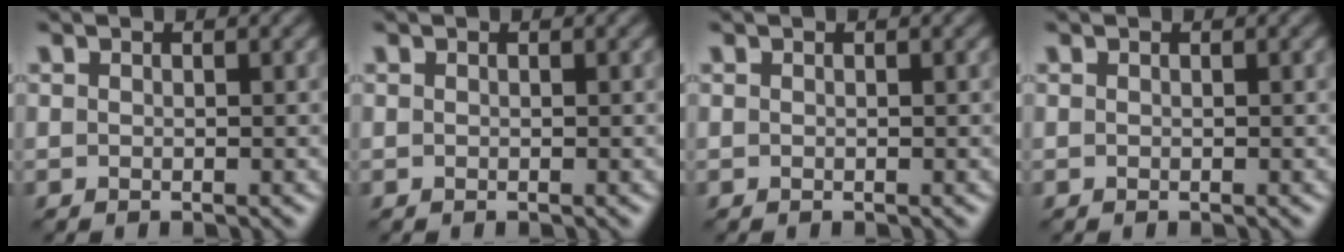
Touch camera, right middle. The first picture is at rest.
{"total": 0.0}
{"total": 0.0}
{"total": 0.0}